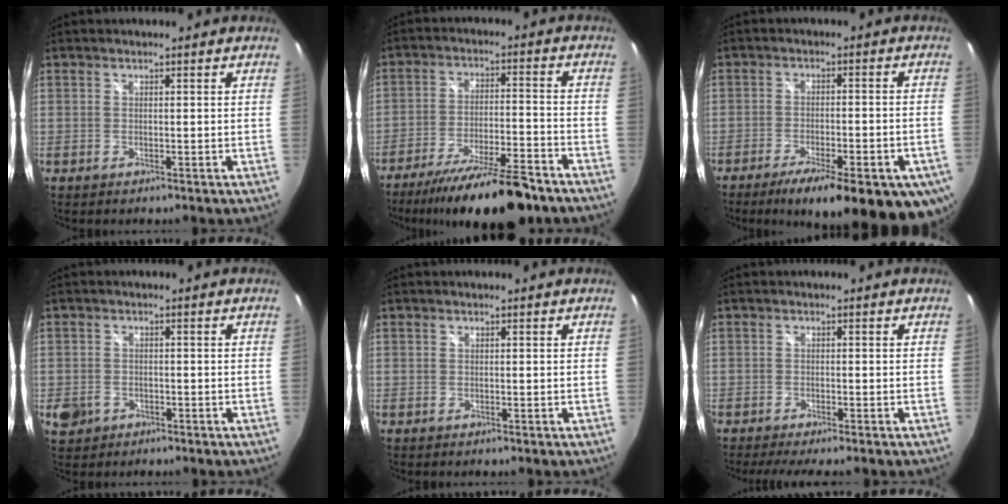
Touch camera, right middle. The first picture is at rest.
{"total": 17.4, "force": [-14.3, 2.7, 9.5], "torque": [-0.180, -0.026, -0.223]}
{"total": 20.2, "force": [-13.6, 5.6, 14.0], "torque": [-0.219, -0.048, -0.180]}
{"total": 3.9, "force": [-1.5, 3.3, 1.4], "torque": [-0.039, 0.001, -0.020]}
{"total": 0.0}
{"total": 4.1, "force": [-3.6, 0.0, 2.0], "torque": [-0.049, -0.016, -0.060]}